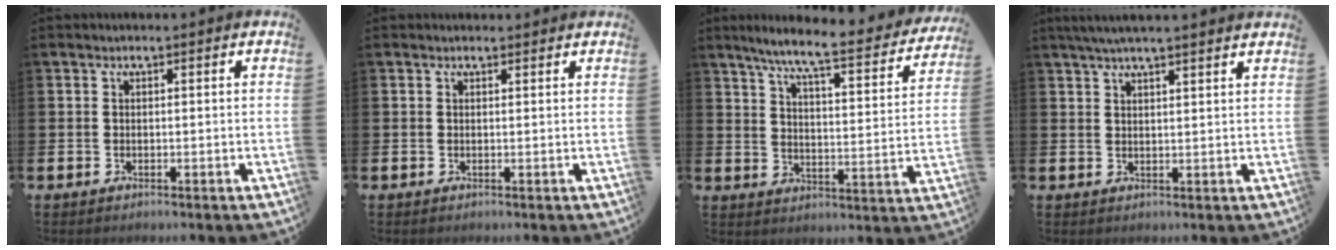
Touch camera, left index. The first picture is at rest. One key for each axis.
{"total": 0.7, "fx": 0.6, "fy": 0.4, "fz": 0.1, "tx": 0.006, "ty": 0.002, "tz": 0.009}
{"total": 7.6, "fx": 6.5, "fy": 0.6, "fz": 3.9, "tx": -0.097, "ty": -0.048, "tz": 0.104}
{"total": 3.9, "fx": 3.5, "fy": 0.0, "fz": 1.7, "tx": -0.040, "ty": -0.005, "tz": 0.065}